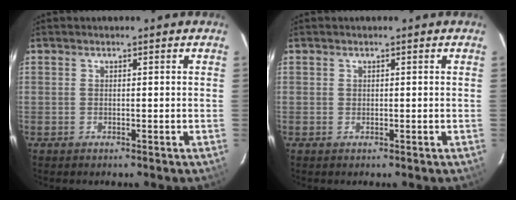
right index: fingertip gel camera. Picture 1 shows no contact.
{"total": 0.0}